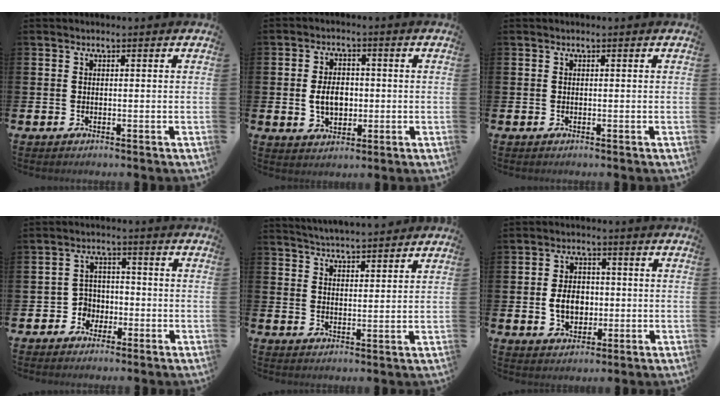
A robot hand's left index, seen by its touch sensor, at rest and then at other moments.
{"total": 4.7, "force": [-0.2, 3.3, 3.3], "torque": [-0.044, 0.004, -0.010]}
{"total": 0.0}
{"total": 3.5, "force": [-1.6, 3.0, 0.4], "torque": [-0.022, 0.003, -0.039]}
{"total": 4.6, "force": [4.6, 0.0, -0.1], "torque": [-0.008, -0.028, 0.083]}
{"total": 4.9, "force": [-0.4, 3.7, 3.1], "torque": [-0.043, 0.003, -0.016]}